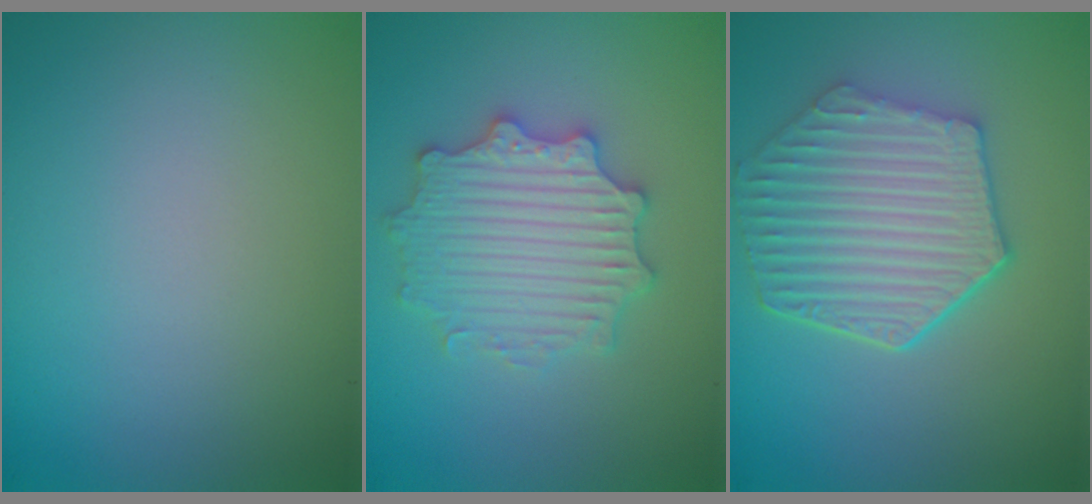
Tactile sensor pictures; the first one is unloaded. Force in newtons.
{"total": 5.4, "press": 5.3, "slide": 0.9}
{"total": 6.5, "press": 4.9, "slide": 4.3}